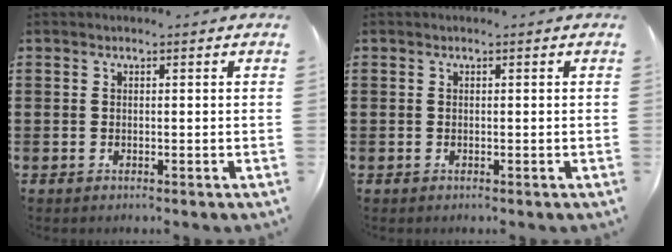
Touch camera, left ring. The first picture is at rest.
{"total": 0.0}